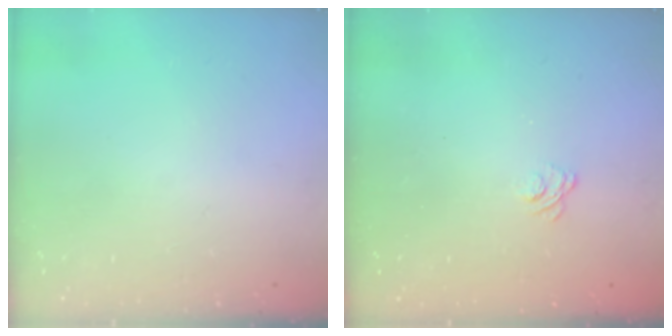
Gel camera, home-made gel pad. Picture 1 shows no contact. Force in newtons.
{"total": 2.1, "press": 1.8, "slide": 1.1}